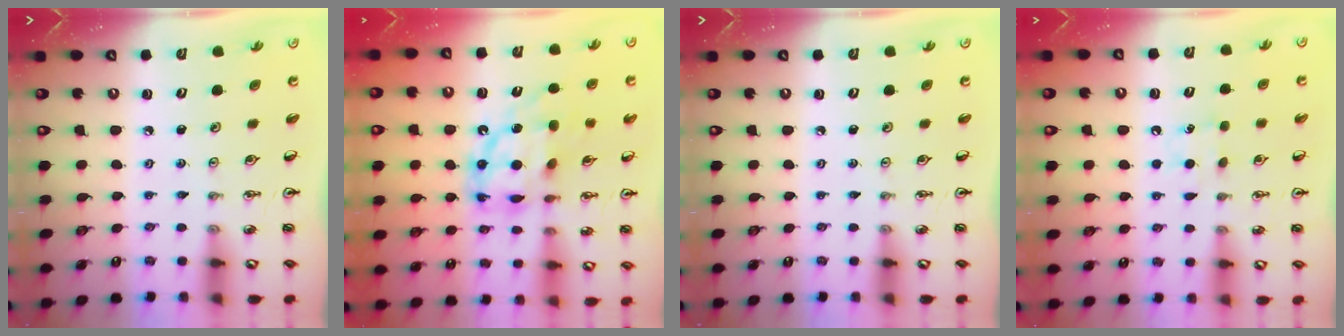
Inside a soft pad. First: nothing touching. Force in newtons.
{"total": 14.6, "press": 14.5, "slide": 1.2}
{"total": 0.0}
{"total": 7.2, "press": 7.2, "slide": 0.9}